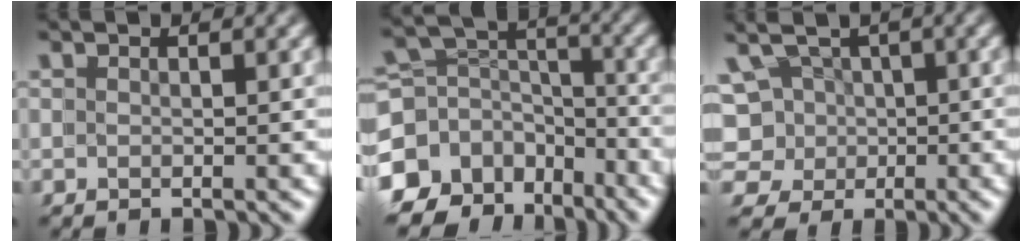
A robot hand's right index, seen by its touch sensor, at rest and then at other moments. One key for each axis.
{"total": 12.9, "fx": -5.5, "fy": 9.7, "fz": 6.4, "tx": -0.123, "ty": -0.043, "tz": -0.080}
{"total": 7.9, "fx": -0.3, "fy": 7.5, "fz": 2.3, "tx": -0.066, "ty": -0.034, "tz": -0.010}